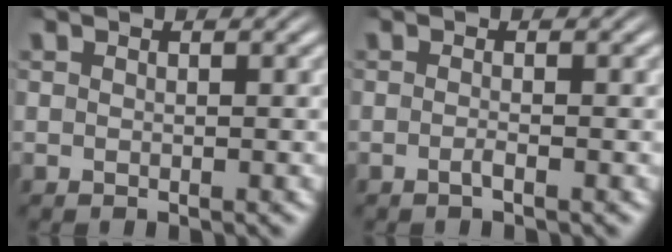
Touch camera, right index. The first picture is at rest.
{"total": 0.9, "force": [-0.7, 0.1, 0.5], "torque": [-0.010, 0.001, -0.018]}